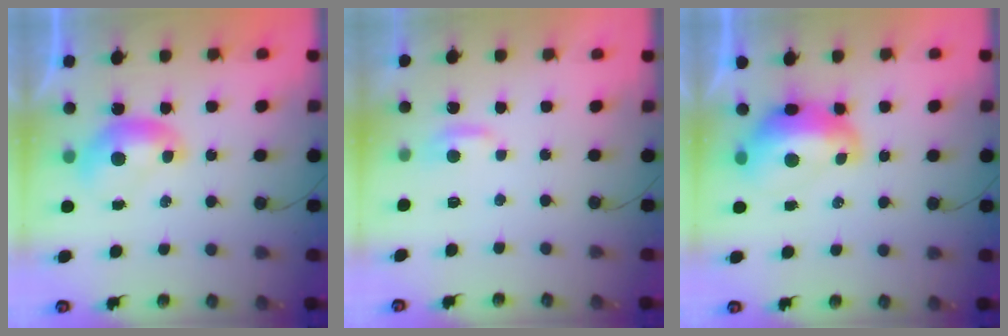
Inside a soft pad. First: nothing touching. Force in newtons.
{"total": 1.5, "press": 1.5, "slide": 0.3}
{"total": 4.3, "press": 4.2, "slide": 0.8}